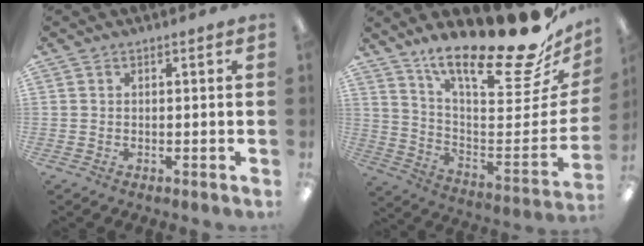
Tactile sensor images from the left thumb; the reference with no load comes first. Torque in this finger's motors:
{"motor_torque": [0.60, 0.48, 1.43, -1.40, 0.21]}